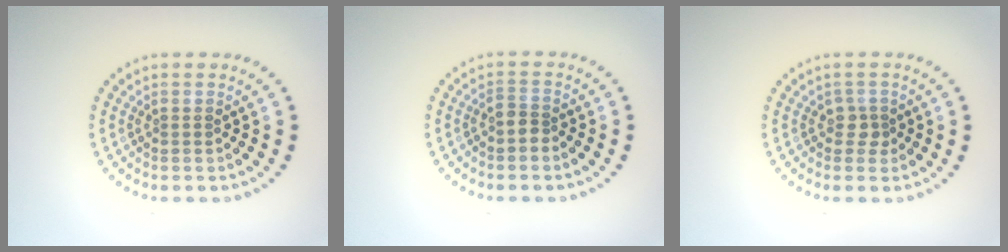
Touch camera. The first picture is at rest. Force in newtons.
{"total": 1.6, "press": 1.3, "slide": 0.9}
{"total": 1.4, "press": 1.1, "slide": 0.8}